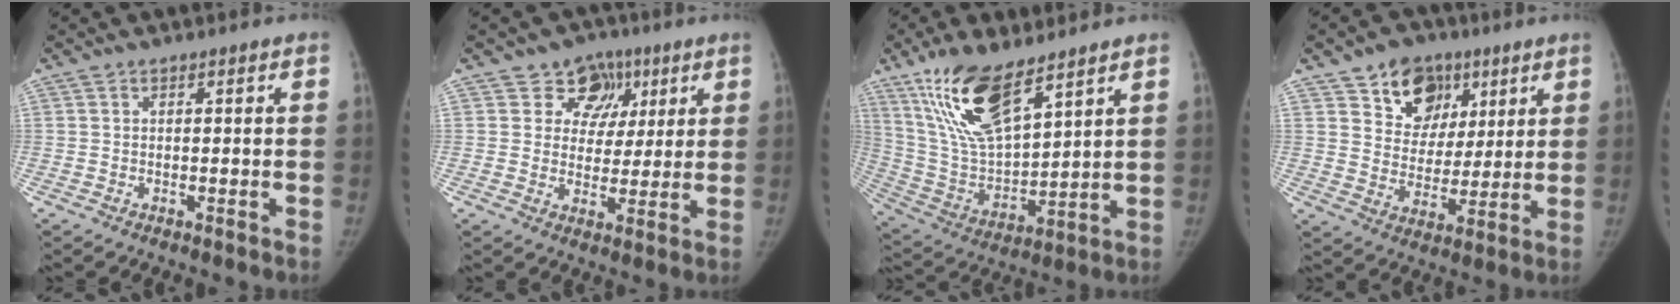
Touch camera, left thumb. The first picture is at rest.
{"total": 8.1, "force": [4.0, 6.9, 1.9], "torque": [0.014, -0.009, 0.058]}
{"total": 17.4, "force": [10.9, 6.2, 12.1], "torque": [-0.216, -0.048, 0.222]}
{"total": 12.6, "force": [7.0, 9.4, 4.7], "torque": [-0.033, -0.028, 0.116]}